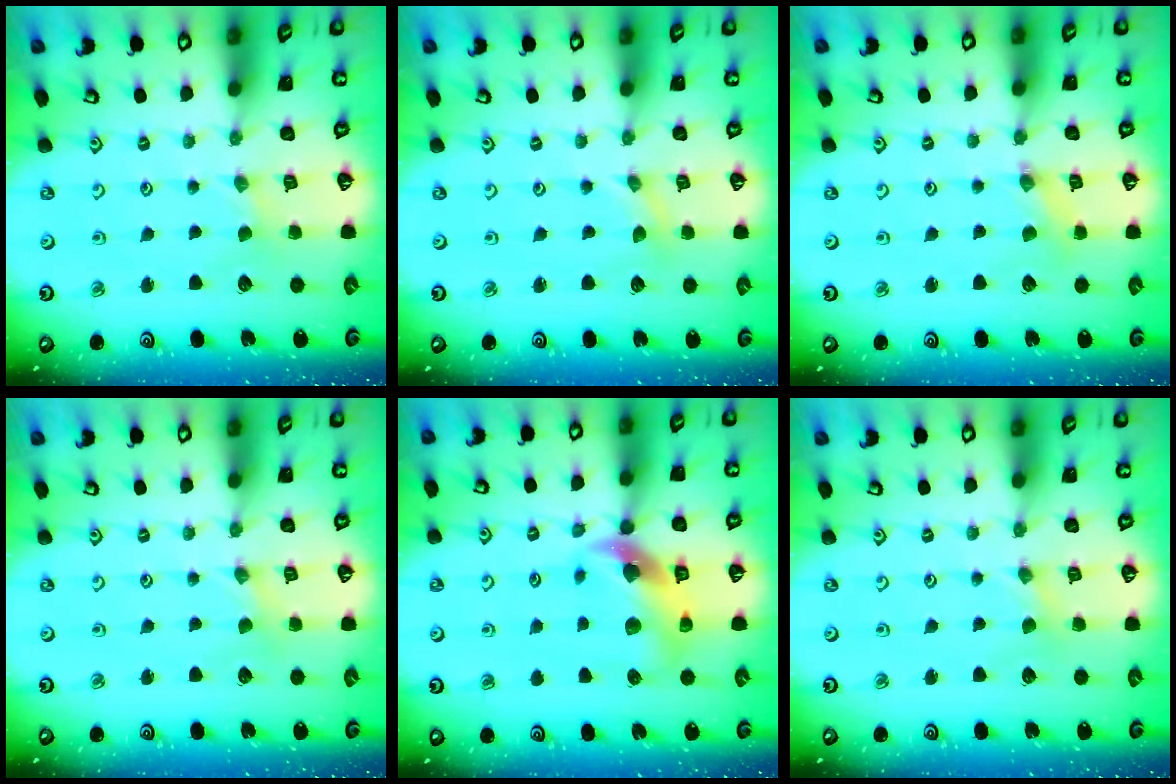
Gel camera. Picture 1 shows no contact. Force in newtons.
{"total": 0.0}
{"total": 1.6, "press": 1.6, "slide": 0.3}
{"total": 0.0}
{"total": 11.2, "press": 11.1, "slide": 1.3}
{"total": 0.5, "press": 0.5, "slide": 0.1}